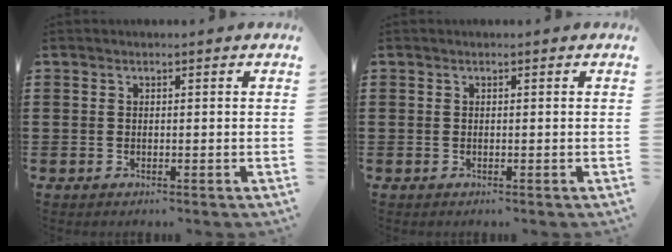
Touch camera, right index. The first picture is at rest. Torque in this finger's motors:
{"motor_torque": [0.72, 1.42, 0.00, 0.00]}